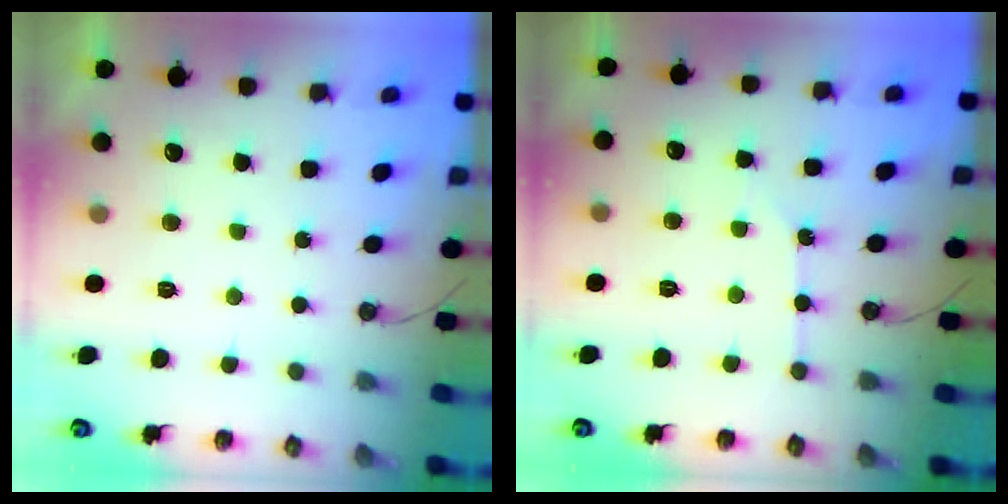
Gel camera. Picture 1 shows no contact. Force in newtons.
{"total": 2.1, "press": 2.1, "slide": 0.3}